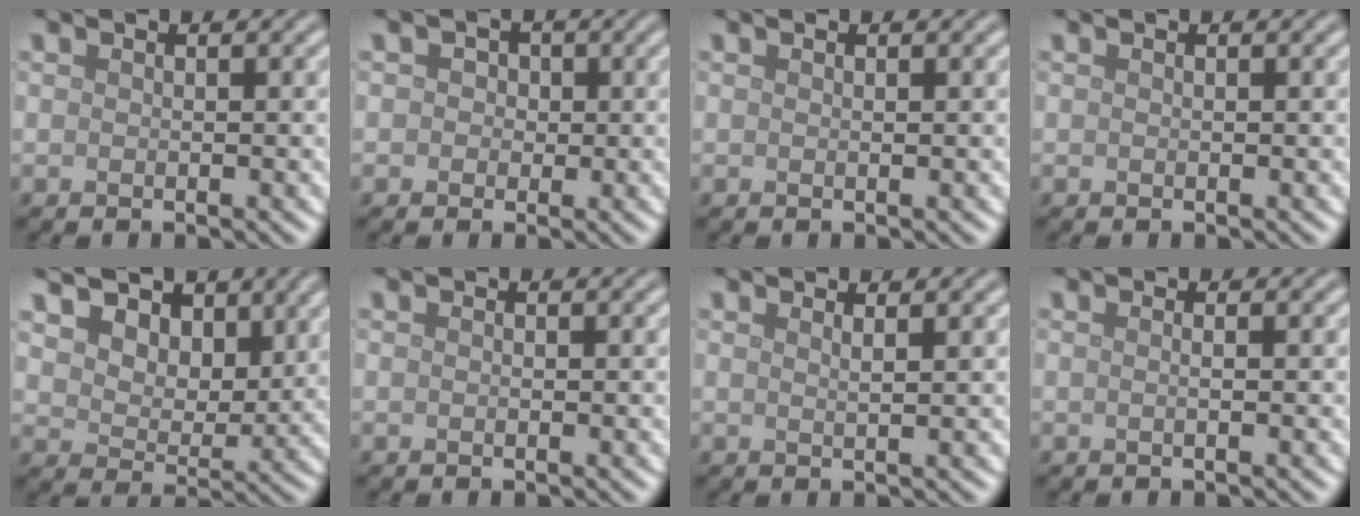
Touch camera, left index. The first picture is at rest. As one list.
[{"total": 2.3, "force": [0.7, 1.9, 1.0], "torque": [0.007, 0.012, -0.009]}, {"total": 0.0}, {"total": 0.0}, {"total": 9.4, "force": [5.8, 5.8, 4.7], "torque": [-0.106, 0.007, 0.091]}, {"total": 0.0}, {"total": 1.2, "force": [0.8, 0.4, 0.8], "torque": [-0.001, 0.001, 0.004]}, {"total": 1.2, "force": [0.1, 0.6, 1.1], "torque": [-0.006, -0.008, -0.014]}]